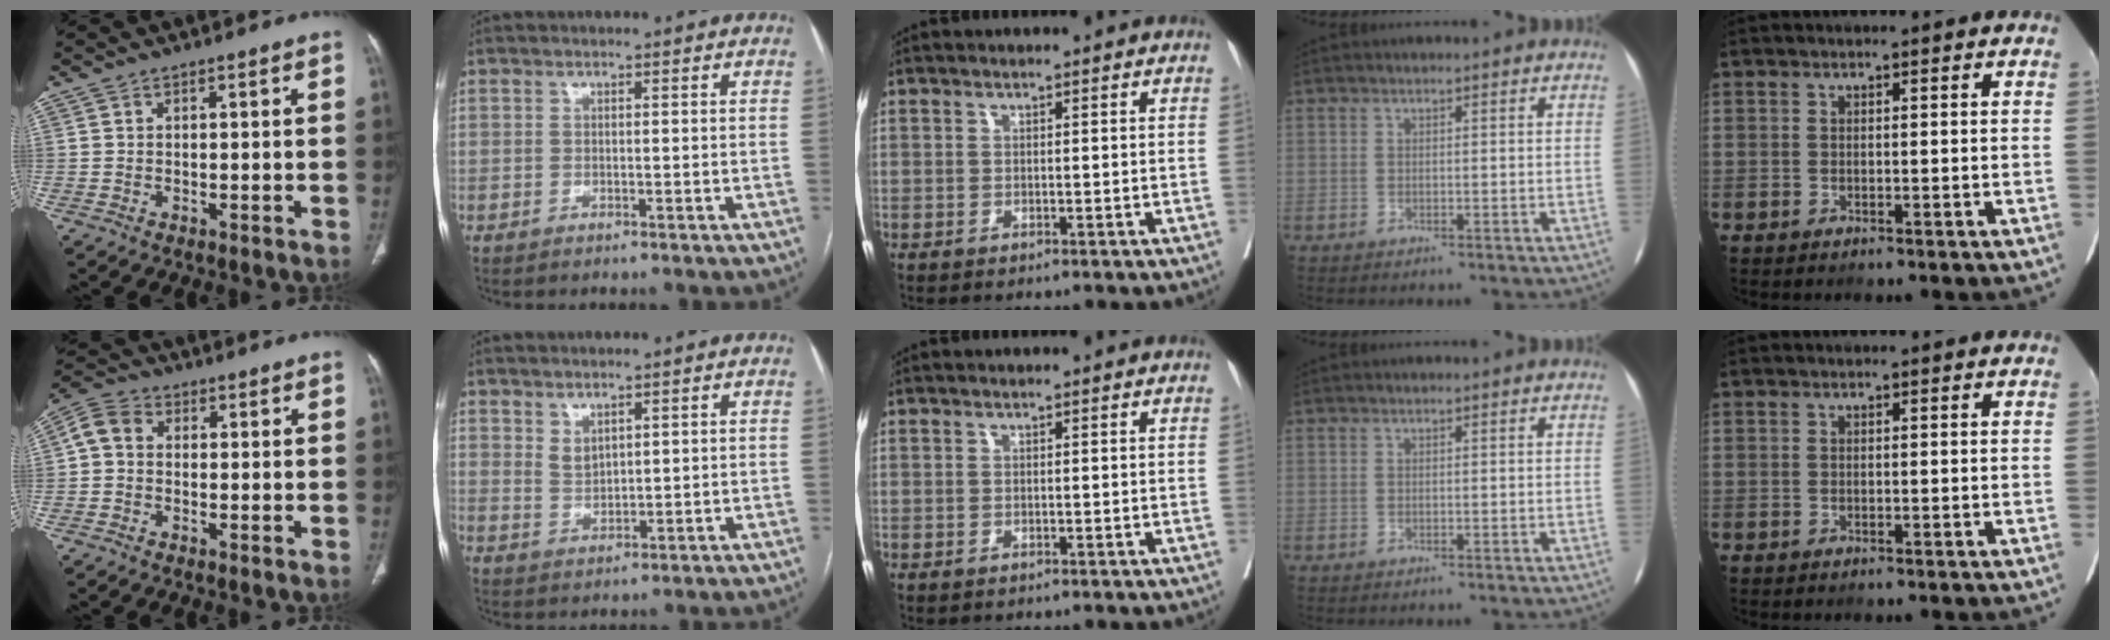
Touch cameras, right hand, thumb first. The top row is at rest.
{"thumb": {"total": 5.1, "force": [0.2, 4.0, 3.2], "torque": [-0.058, 0.017, -0.011]}, "index": {"total": 2.5, "force": [1.7, 1.3, 1.3], "torque": [-0.027, -0.003, 0.043]}}